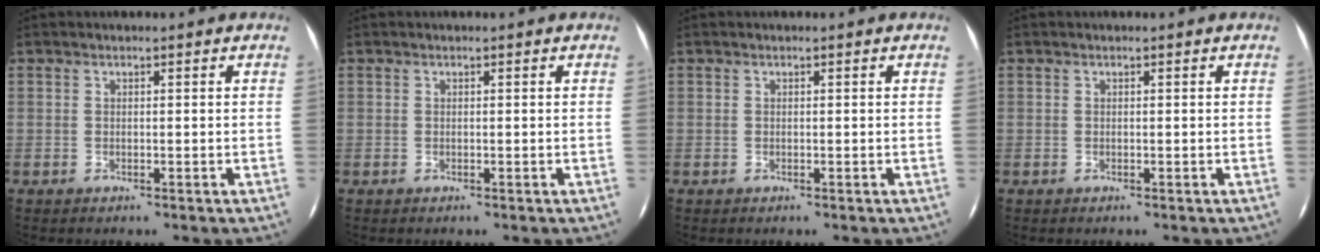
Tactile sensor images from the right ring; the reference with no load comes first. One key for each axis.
{"total": 0.0}
{"total": 0.0}
{"total": 0.0}